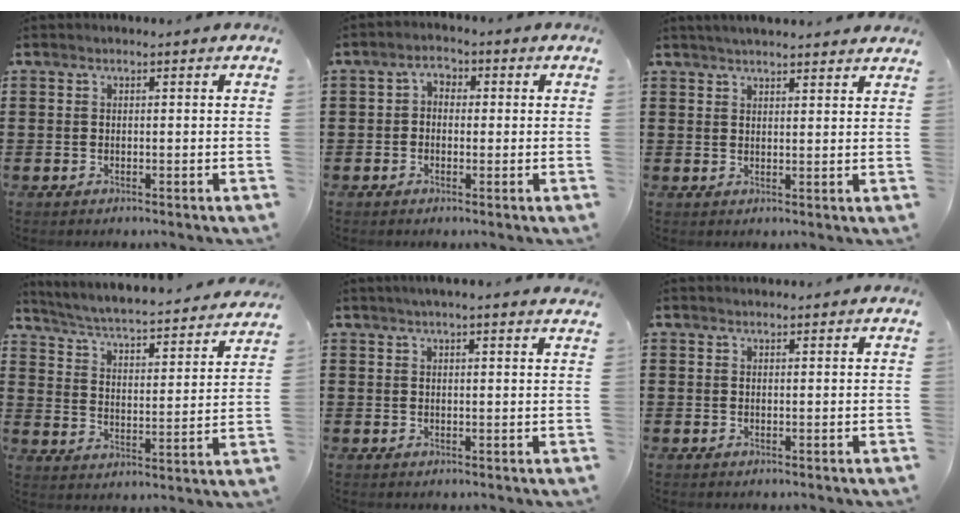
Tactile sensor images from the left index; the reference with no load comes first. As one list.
[{"total": 2.5, "force": [-0.8, 1.7, 1.6], "torque": [-0.035, 0.012, -0.019]}, {"total": 2.6, "force": [2.6, -0.1, 0.5], "torque": [-0.017, -0.001, 0.048]}, {"total": 3.7, "force": [3.5, -0.4, 1.2], "torque": [-0.044, -0.038, 0.048]}, {"total": 2.1, "force": [1.8, 0.0, 1.1], "torque": [-0.024, 0.002, 0.033]}, {"total": 0.7, "force": [0.6, 0.3, 0.0], "torque": [-0.002, 0.001, 0.013]}]